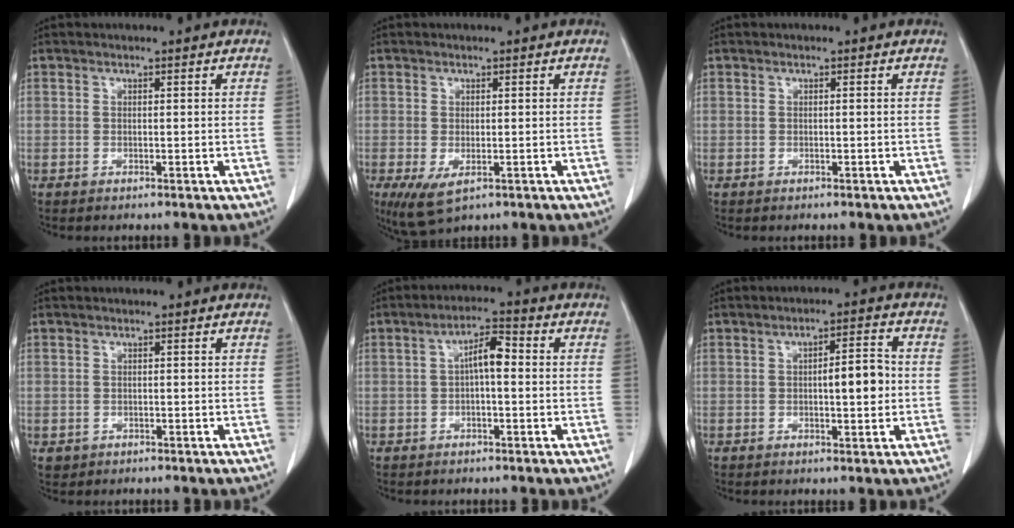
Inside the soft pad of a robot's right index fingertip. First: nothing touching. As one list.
[{"total": 4.4, "force": [-1.6, 2.1, 3.6], "torque": [-0.067, -0.015, -0.015]}, {"total": 0.0}, {"total": 1.2, "force": [-0.2, 1.2, 0.1], "torque": [0.002, 0.006, -0.002]}, {"total": 4.7, "force": [0.2, 1.3, 4.5], "torque": [-0.077, 0.020, 0.000]}, {"total": 5.4, "force": [-0.2, 1.4, 5.2], "torque": [-0.074, 0.008, -0.002]}]